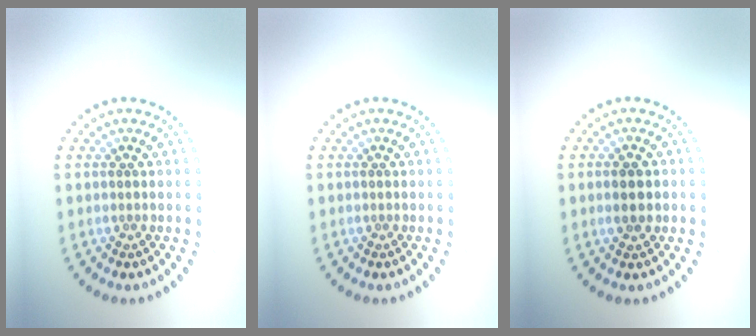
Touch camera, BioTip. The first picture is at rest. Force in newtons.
{"total": 0.0}
{"total": 2.7, "press": 2.7, "slide": 0.2}